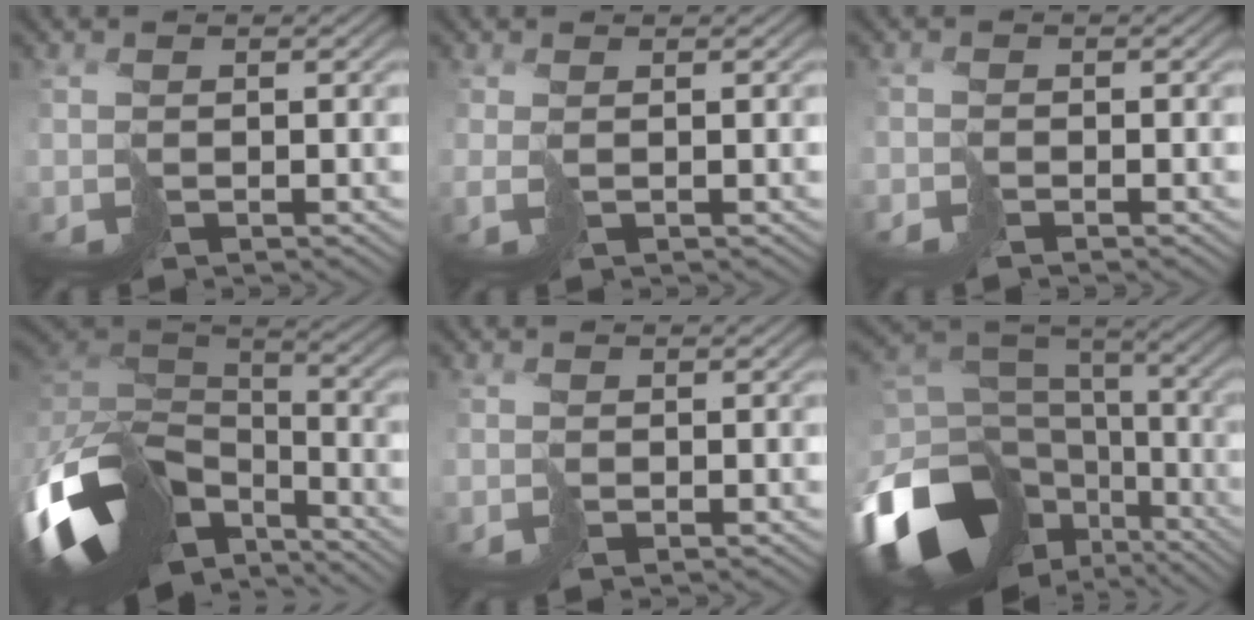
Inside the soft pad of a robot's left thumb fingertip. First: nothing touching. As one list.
[{"total": 1.2, "force": [0.0, 0.3, 1.2], "torque": [-0.027, 0.000, 0.000]}, {"total": 1.2, "force": [-1.1, 0.3, 0.4], "torque": [-0.010, -0.004, -0.026]}, {"total": 15.0, "force": [-7.4, 9.2, 9.2], "torque": [-0.263, -0.019, -0.121]}, {"total": 0.0}, {"total": 18.9, "force": [-8.4, 13.4, 10.4], "torque": [-0.263, -0.043, -0.116]}]